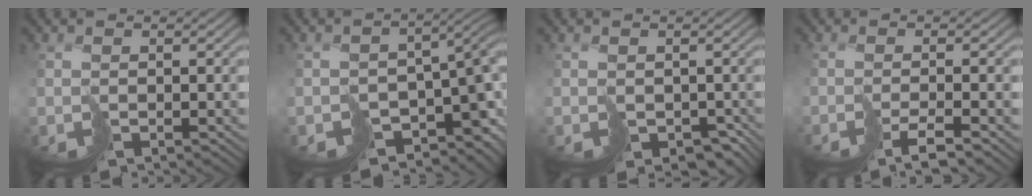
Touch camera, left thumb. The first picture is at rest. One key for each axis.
{"total": 9.0, "fx": -3.9, "fy": 5.1, "fz": 6.2, "tx": -0.095, "ty": -0.037, "tz": -0.027}
{"total": 2.7, "fx": -1.0, "fy": 2.3, "fz": 1.0, "tx": -0.014, "ty": -0.014, "tz": -0.005}
{"total": 3.0, "fx": -2.1, "fy": -0.4, "fz": 2.1, "tx": -0.023, "ty": 0.004, "tz": -0.036}